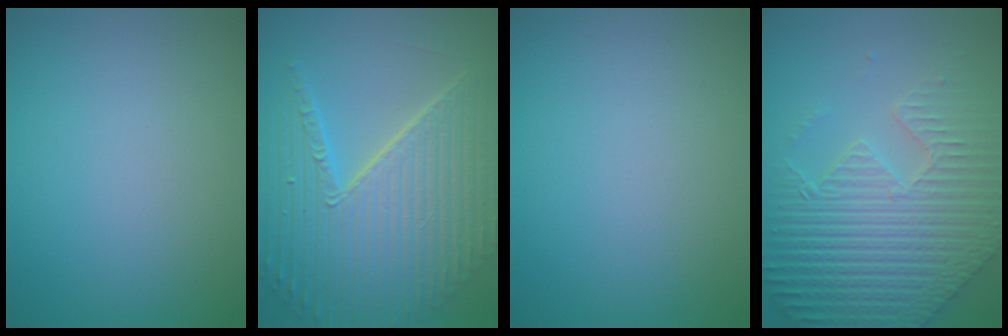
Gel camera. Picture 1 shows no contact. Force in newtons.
{"total": 11.1, "press": 7.2, "slide": 8.4}
{"total": 0.0}
{"total": 9.2, "press": 6.5, "slide": 6.5}